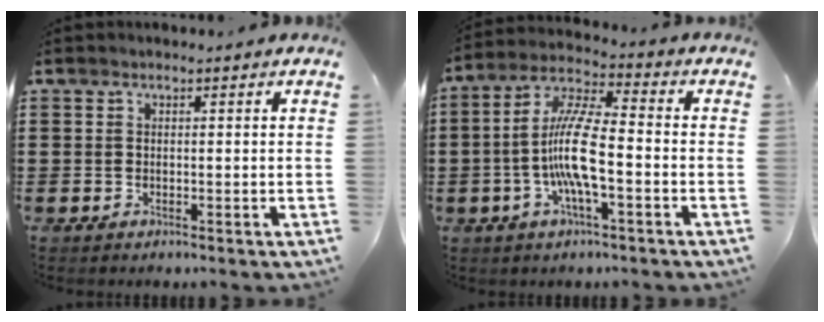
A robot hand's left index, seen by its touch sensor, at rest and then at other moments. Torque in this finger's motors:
{"motor_torque": [-0.41, 0.54, -0.18, -0.05]}